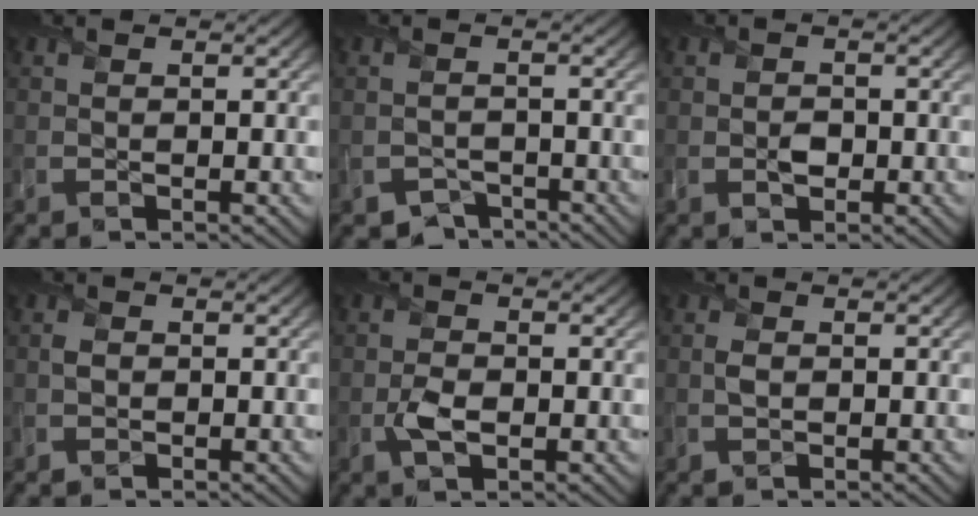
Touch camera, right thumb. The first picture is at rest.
{"total": 2.6, "force": [-2.2, 1.4, 0.3], "torque": [0.001, -0.010, -0.042]}
{"total": 1.4, "force": [-0.2, 1.2, 0.7], "torque": [-0.011, -0.005, -0.006]}
{"total": 0.9, "force": [0.1, 0.8, 0.3], "torque": [-0.007, -0.002, -0.001]}
{"total": 2.5, "force": [-0.6, 1.6, 1.8], "torque": [-0.038, -0.004, -0.013]}
{"total": 0.9, "force": [0.1, 0.7, 0.6], "torque": [-0.015, -0.001, 0.002]}